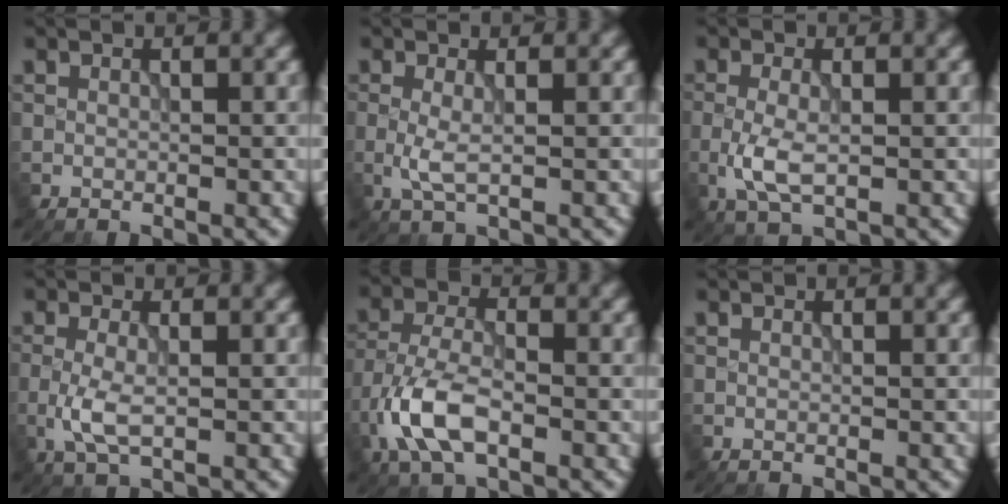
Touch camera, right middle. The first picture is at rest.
{"total": 1.9, "force": [-0.2, 0.4, 1.9], "torque": [-0.045, -0.001, -0.005]}
{"total": 3.2, "force": [-0.8, 1.4, 2.8], "torque": [-0.065, -0.005, -0.018]}
{"total": 2.8, "force": [-0.6, 1.0, 2.5], "torque": [-0.060, -0.003, -0.016]}
{"total": 5.9, "force": [-2.5, 2.8, 4.6], "torque": [-0.099, 0.000, -0.059]}
{"total": 0.0}